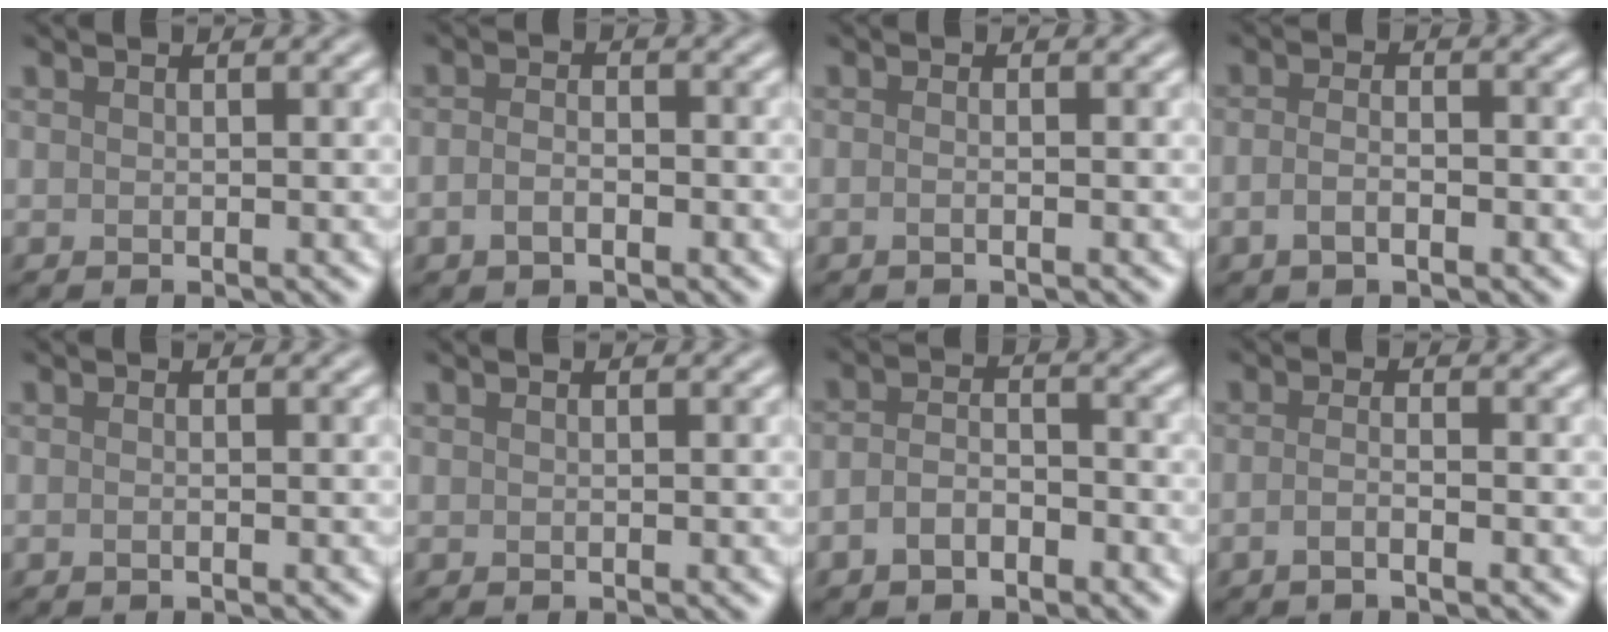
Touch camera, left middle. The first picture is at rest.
{"total": 2.1, "force": [-0.9, 1.2, 1.5], "torque": [-0.031, 0.000, -0.020]}
{"total": 1.5, "force": [-0.1, 0.8, 1.3], "torque": [-0.001, -0.009, -0.019]}
{"total": 2.3, "force": [-1.0, 1.0, 1.8], "torque": [-0.038, -0.001, -0.021]}
{"total": 0.8, "force": [-0.2, 0.4, 0.7], "torque": [-0.005, -0.007, -0.009]}
{"total": 0.0}
{"total": 3.1, "force": [-1.6, 1.7, 2.1], "torque": [-0.043, 0.002, -0.034]}
{"total": 1.8, "force": [-0.8, 0.5, 1.5], "torque": [-0.024, -0.002, -0.021]}